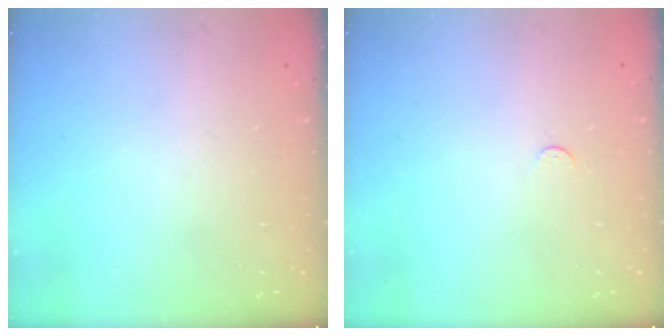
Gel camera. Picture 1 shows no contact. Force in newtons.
{"total": 2.5, "press": 2.5, "slide": 0.3}